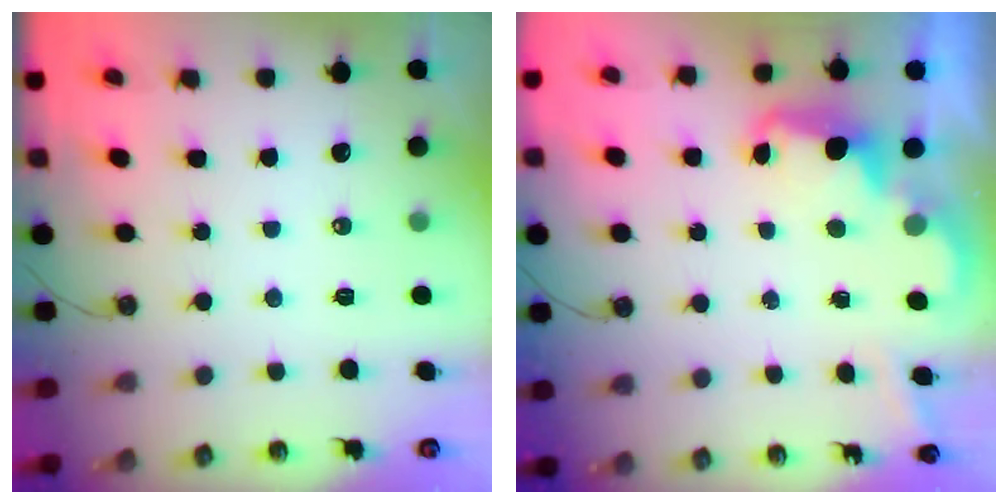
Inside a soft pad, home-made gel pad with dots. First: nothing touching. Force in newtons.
{"total": 2.4, "press": 2.3, "slide": 0.6}